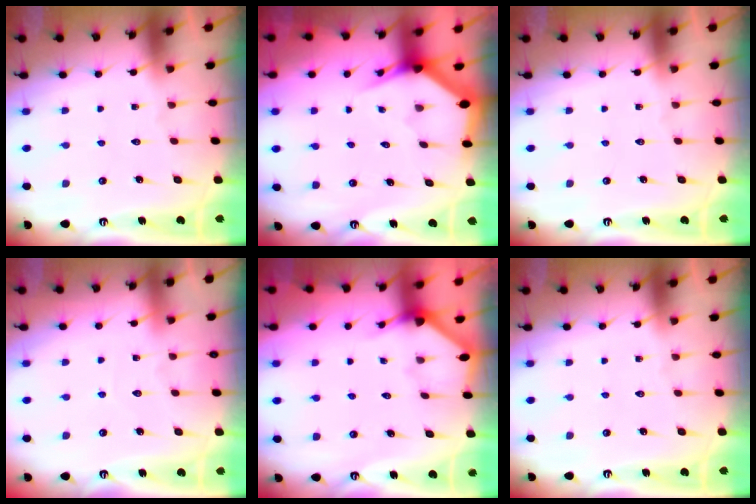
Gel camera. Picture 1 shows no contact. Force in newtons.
{"total": 3.8, "press": 3.7, "slide": 0.3}
{"total": 0.0}
{"total": 3.0, "press": 3.0, "slide": 0.3}
{"total": 3.4, "press": 3.3, "slide": 0.4}
{"total": 0.0}